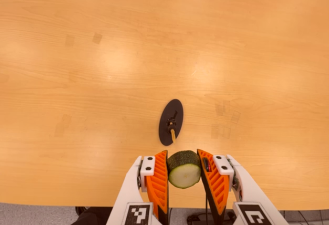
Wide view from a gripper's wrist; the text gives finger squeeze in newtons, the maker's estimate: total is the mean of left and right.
{"total": 10.6, "left": 9.7, "right": 11.4}